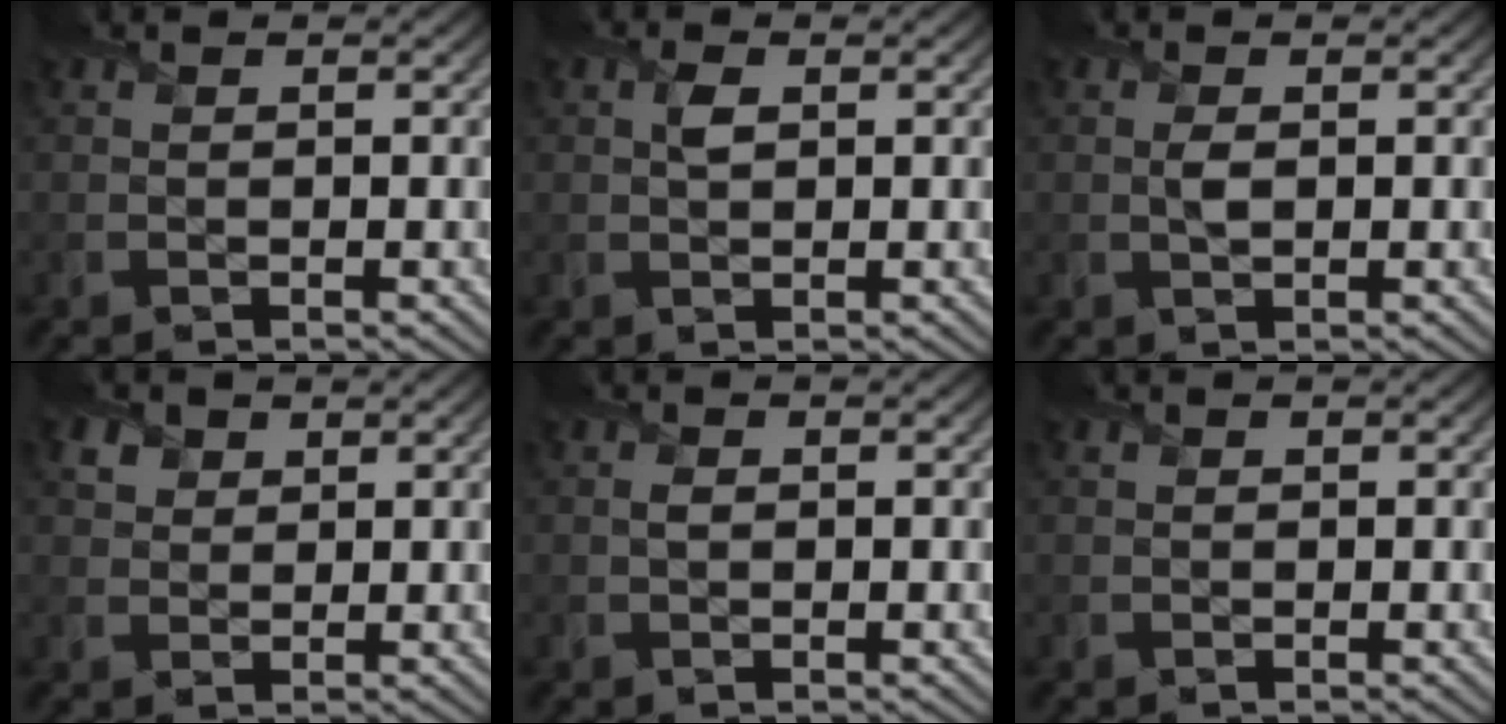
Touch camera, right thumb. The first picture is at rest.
{"total": 1.6, "force": [0.6, 0.8, 1.2], "torque": [-0.030, 0.005, 0.011]}
{"total": 1.3, "force": [0.1, 0.4, 1.2], "torque": [-0.032, 0.001, 0.000]}
{"total": 2.2, "force": [1.4, 1.5, 0.6], "torque": [-0.020, 0.005, 0.026]}
{"total": 0.6, "force": [0.0, 0.2, 0.5], "torque": [-0.013, 0.002, -0.002]}
{"total": 0.0}